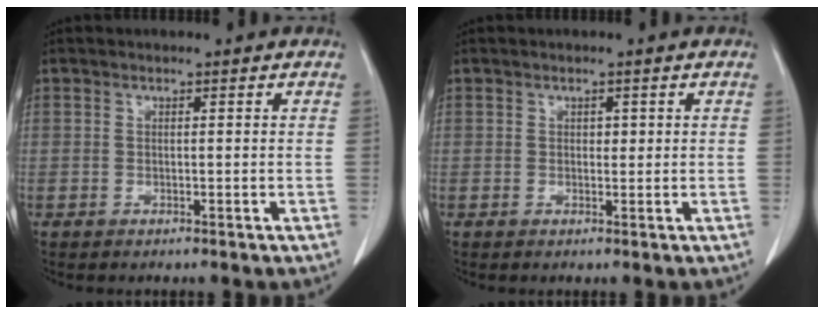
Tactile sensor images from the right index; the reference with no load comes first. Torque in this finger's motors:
{"motor_torque": [0.15, -0.09, 0.01, 0.02]}